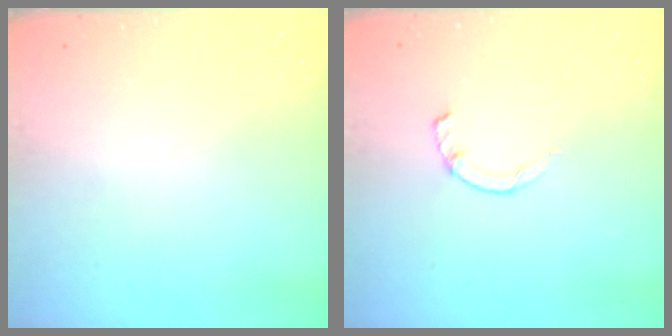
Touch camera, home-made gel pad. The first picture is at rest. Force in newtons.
{"total": 2.3, "press": 2.3, "slide": 0.4}